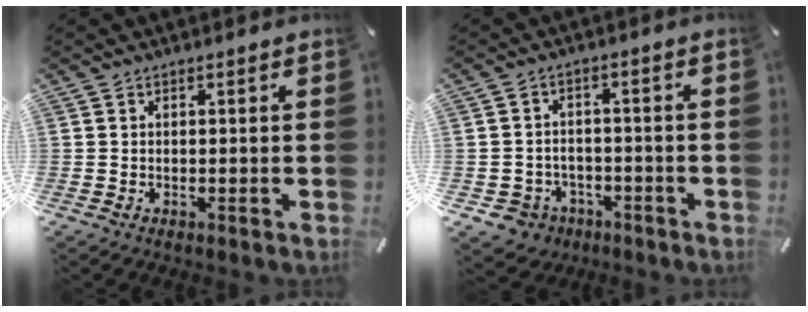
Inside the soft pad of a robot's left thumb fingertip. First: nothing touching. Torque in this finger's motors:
{"motor_torque": [-0.08, 0.47, -0.02, 0.26, 0.02]}